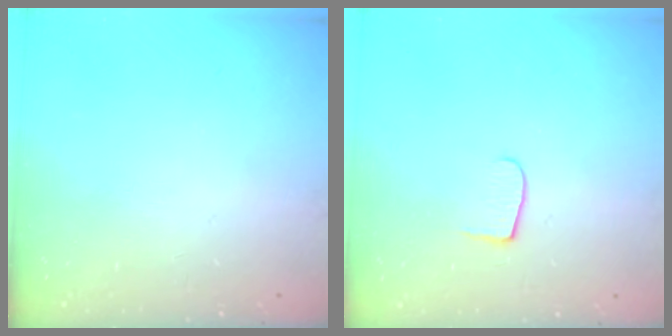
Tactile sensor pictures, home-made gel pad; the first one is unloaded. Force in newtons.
{"total": 6.0, "press": 6.0, "slide": 0.6}